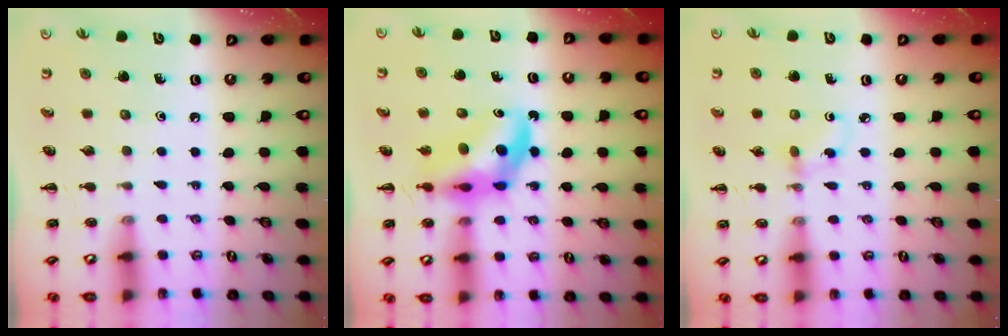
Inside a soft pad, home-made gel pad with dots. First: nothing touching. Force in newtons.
{"total": 8.7, "press": 8.3, "slide": 2.7}
{"total": 3.4, "press": 3.1, "slide": 1.4}